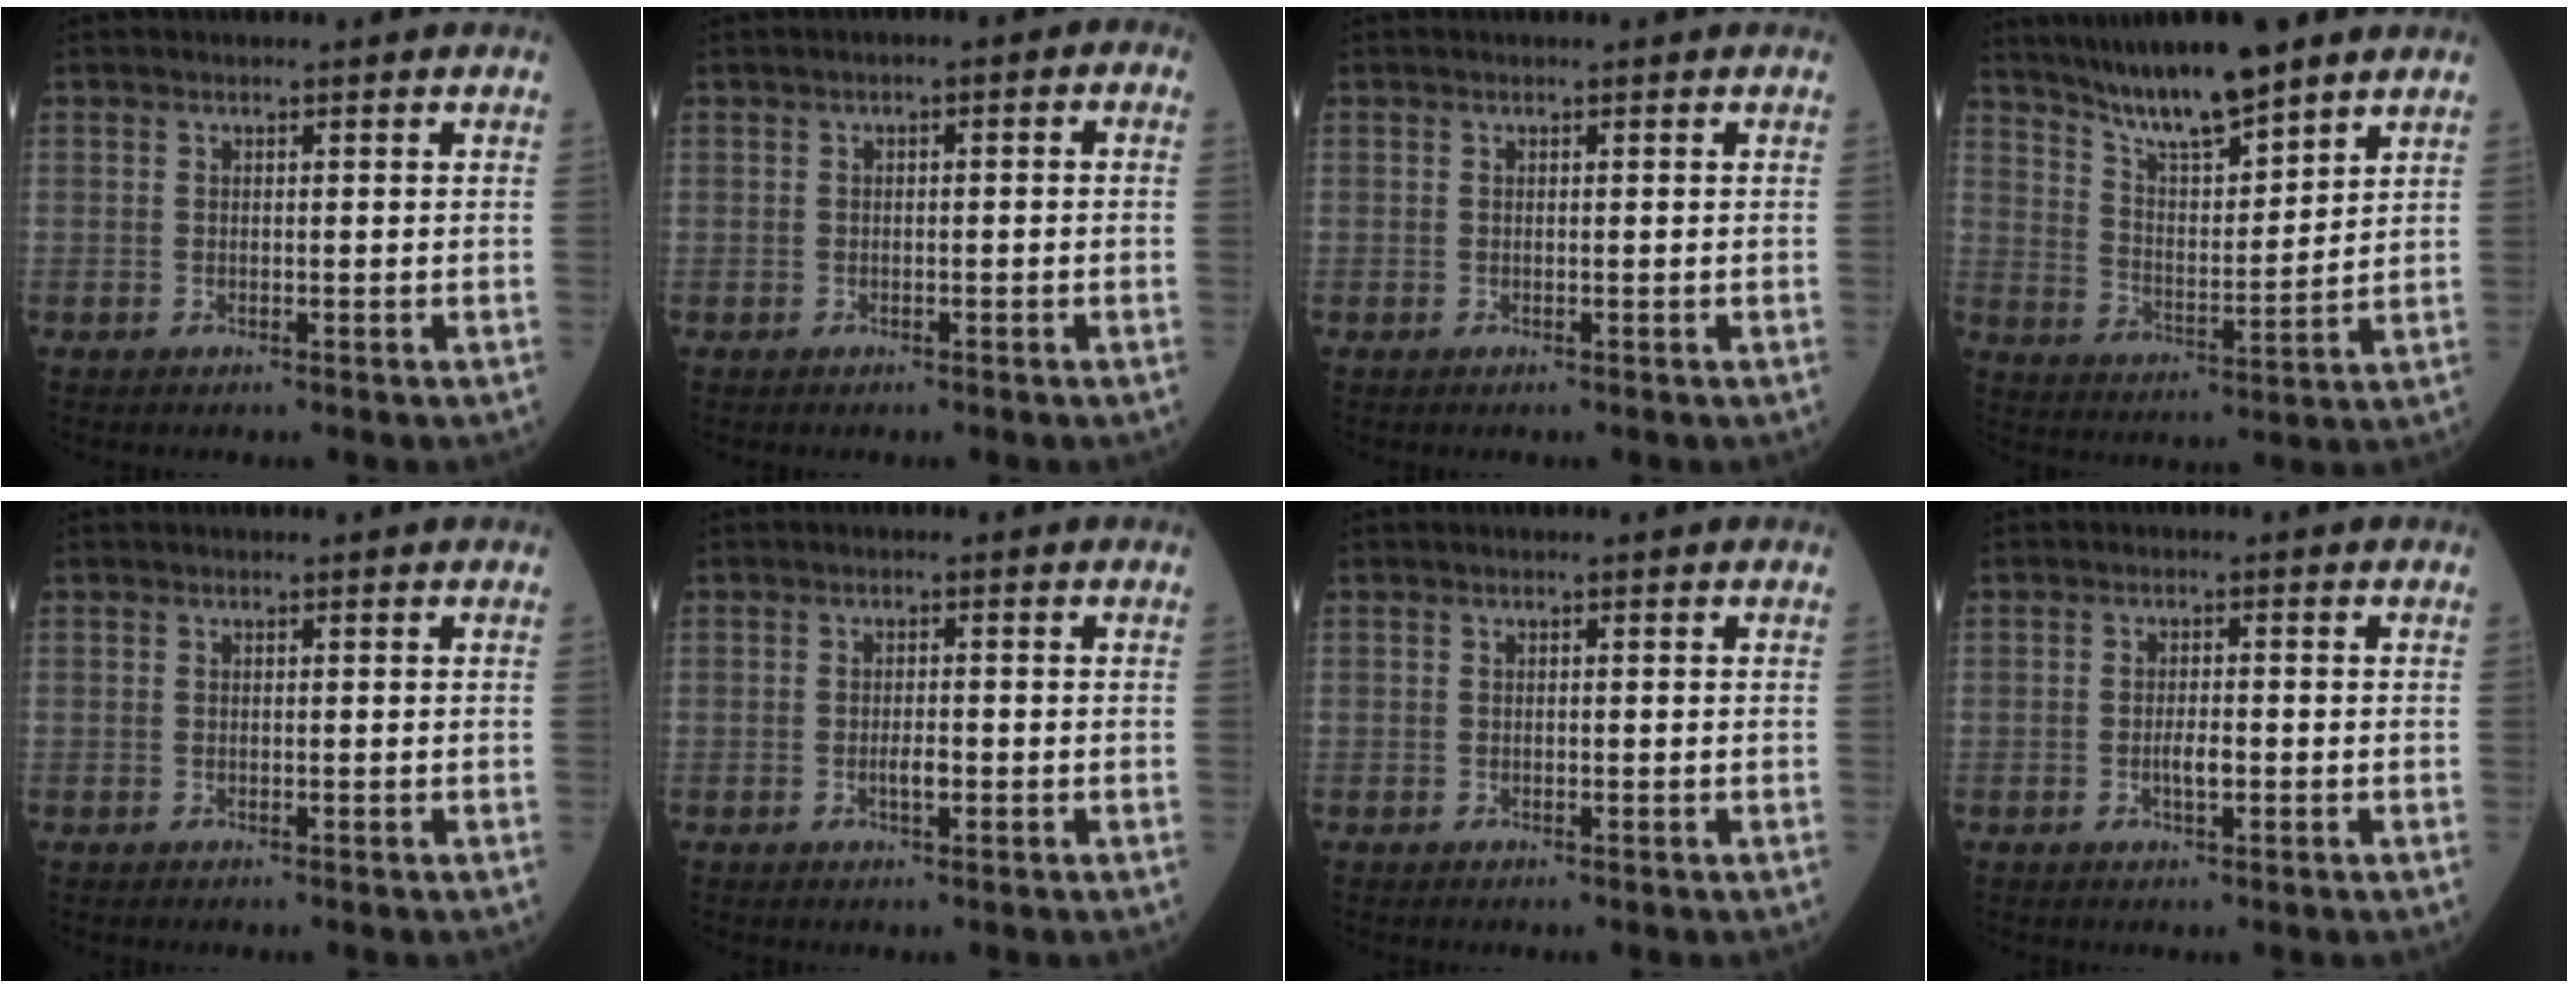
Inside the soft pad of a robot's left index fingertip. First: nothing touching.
{"total": 1.8, "force": [-0.1, 0.8, 1.7], "torque": [-0.018, 0.013, -0.007]}
{"total": 0.0}
{"total": 12.0, "force": [10.1, 1.2, 6.5], "torque": [-0.119, 0.005, 0.184]}
{"total": 0.0}
{"total": 1.7, "force": [-0.6, 0.5, 1.5], "torque": [-0.027, 0.001, -0.010]}
{"total": 0.0}
{"total": 2.2, "force": [-0.7, 0.7, 2.0], "torque": [-0.037, 0.002, -0.012]}